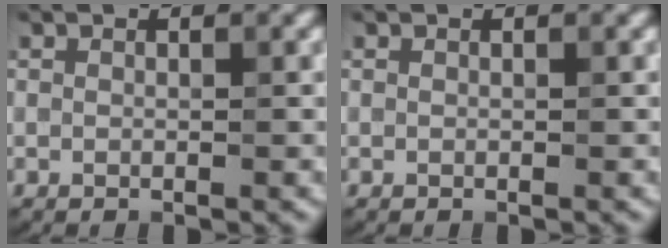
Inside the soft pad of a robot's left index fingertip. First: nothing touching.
{"total": 0.0}